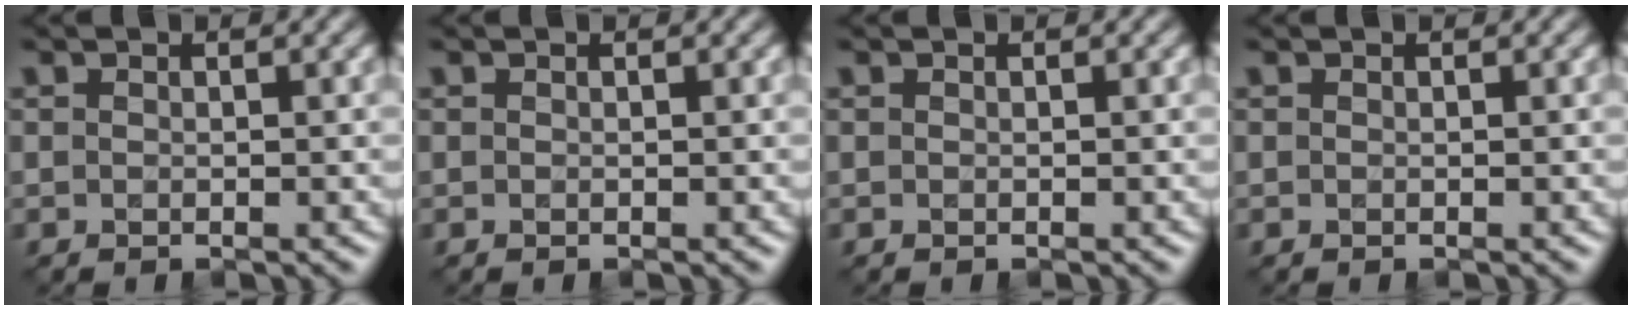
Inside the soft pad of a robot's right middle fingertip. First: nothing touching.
{"total": 0.0}
{"total": 0.0}
{"total": 0.0}